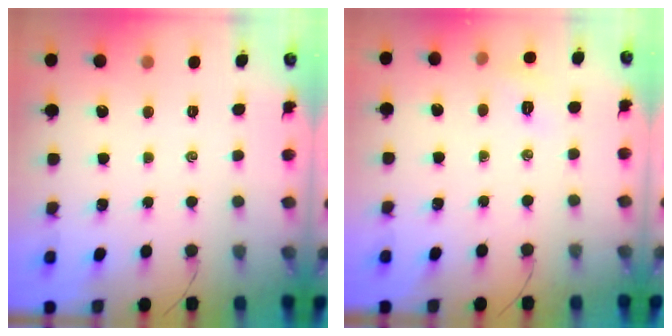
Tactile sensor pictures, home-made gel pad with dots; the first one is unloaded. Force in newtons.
{"total": 5.4, "press": 5.3, "slide": 1.4}